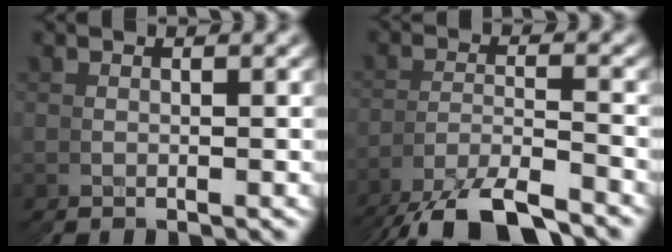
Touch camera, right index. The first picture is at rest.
{"total": 4.7, "force": [-3.4, 1.6, 2.9], "torque": [-0.051, -0.006, -0.054]}